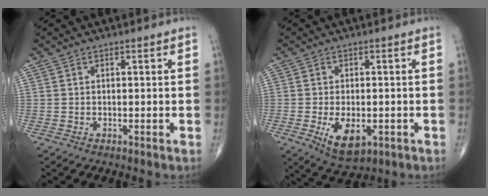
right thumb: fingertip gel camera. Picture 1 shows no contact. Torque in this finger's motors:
{"motor_torque": [-0.17, 0.39, 0.02, -0.19, 0.16]}